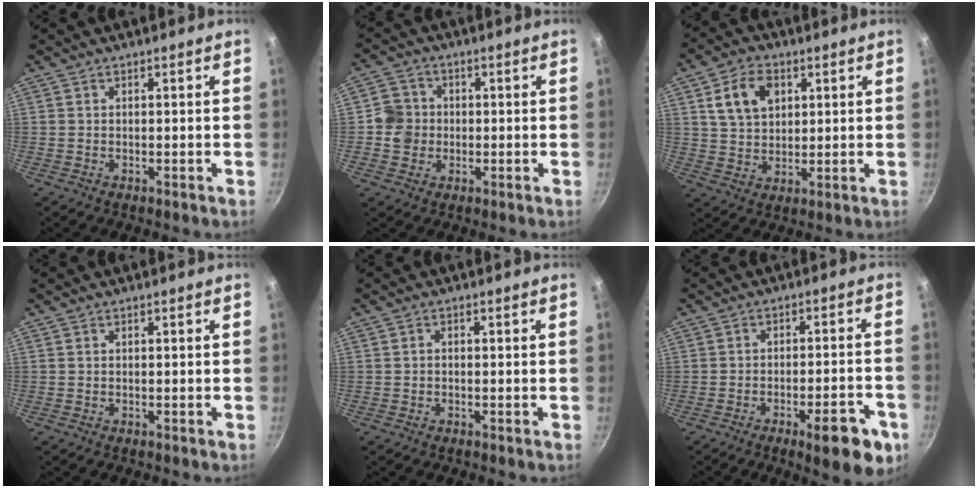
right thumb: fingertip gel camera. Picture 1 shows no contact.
{"total": 5.9, "force": [-0.5, 5.6, 2.0], "torque": [-0.015, 0.011, -0.014]}
{"total": 9.8, "force": [3.6, 6.8, 6.0], "torque": [-0.087, -0.006, 0.067]}
{"total": 0.0}
{"total": 0.7, "force": [-0.2, 0.5, 0.4], "torque": [-0.003, 0.002, -0.007]}
{"total": 11.1, "force": [-5.7, 3.2, 9.0], "torque": [-0.108, 0.026, -0.074]}